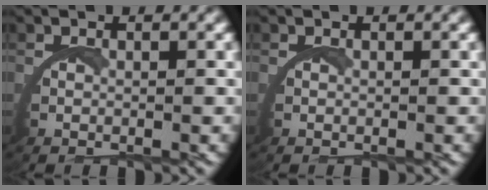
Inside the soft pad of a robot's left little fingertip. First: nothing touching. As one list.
[{"total": 0.0}]